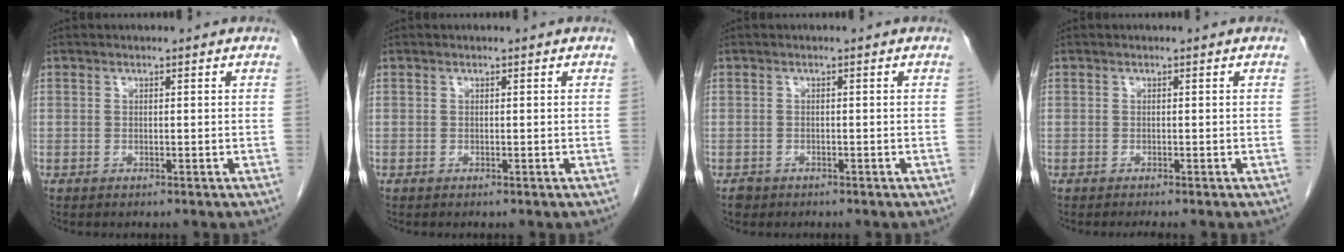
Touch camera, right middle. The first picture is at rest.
{"total": 0.0}
{"total": 1.1, "force": [-0.8, 0.8, 0.0], "torque": [-0.004, 0.002, -0.012]}
{"total": 1.1, "force": [-1.0, -0.2, 0.5], "torque": [-0.006, 0.000, -0.013]}